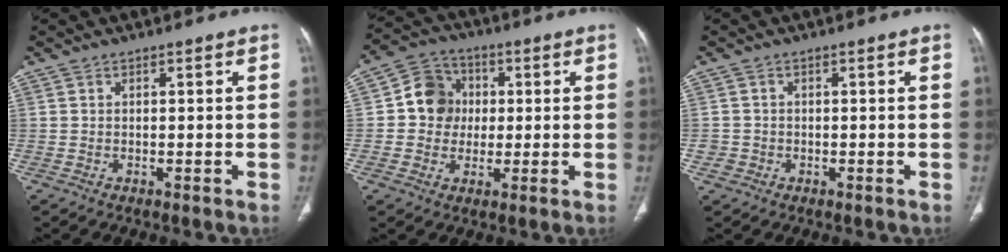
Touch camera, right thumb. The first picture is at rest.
{"total": 9.0, "force": [0.6, 8.2, 3.5], "torque": [-0.022, 0.015, 0.001]}
{"total": 1.8, "force": [-0.6, 1.7, 0.2], "torque": [0.002, 0.008, -0.012]}